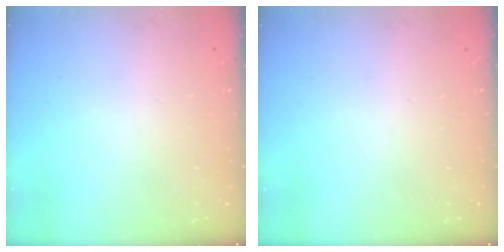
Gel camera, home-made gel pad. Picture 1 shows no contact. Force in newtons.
{"total": 0.0}